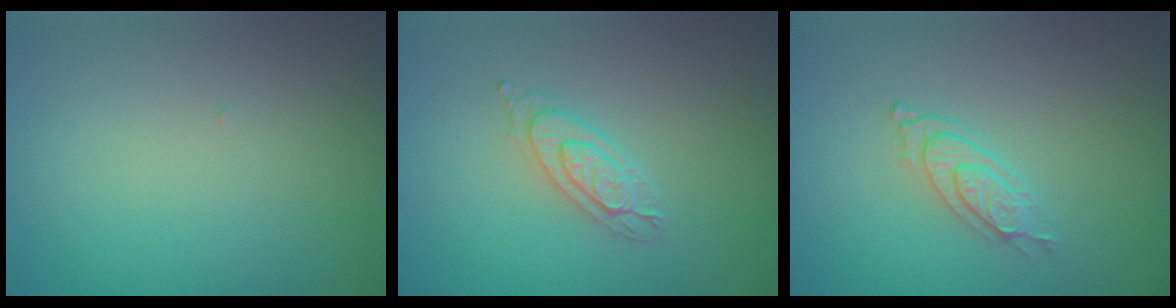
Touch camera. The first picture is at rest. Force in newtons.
{"total": 2.2, "press": 2.1, "slide": 0.4}
{"total": 2.5, "press": 2.1, "slide": 1.4}